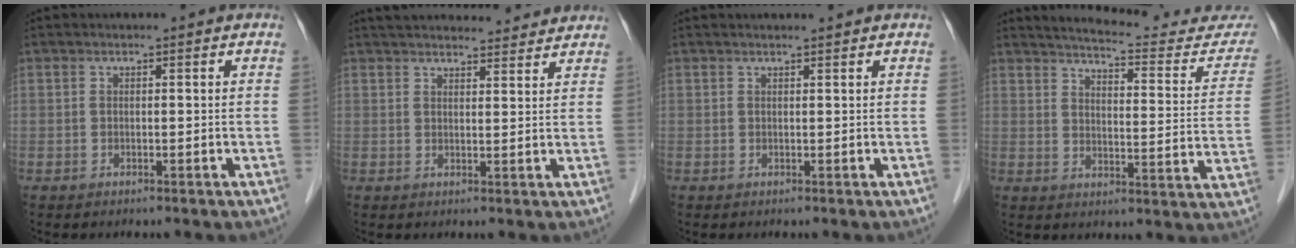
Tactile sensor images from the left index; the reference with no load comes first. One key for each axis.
{"total": 15.2, "fx": 14.3, "fy": 2.7, "fz": 4.4, "tx": -0.056, "ty": 0.038, "tz": 0.194}
{"total": 1.5, "fx": 1.5, "fy": -0.2, "fz": 0.4, "tx": -0.006, "ty": 0.007, "tz": 0.025}
{"total": 18.7, "fx": 17.7, "fy": 2.9, "fz": 5.3, "tx": -0.057, "ty": -0.054, "tz": 0.205}